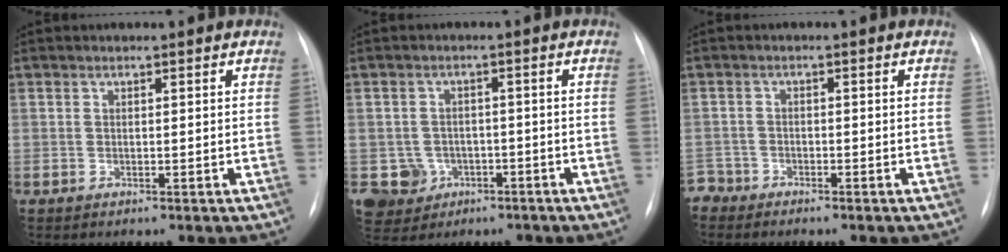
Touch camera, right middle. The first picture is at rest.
{"total": 5.6, "force": [-2.2, 5.1, 0.4], "torque": [-0.009, 0.013, -0.028]}
{"total": 2.3, "force": [-2.0, 0.7, -0.8], "torque": [0.015, -0.002, -0.041]}